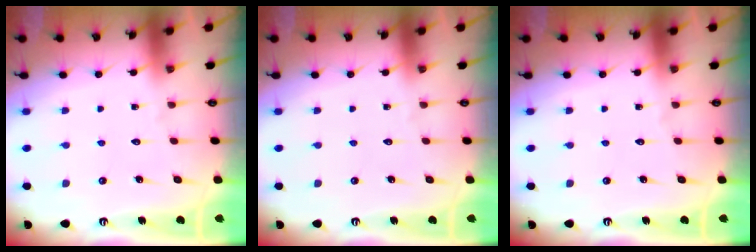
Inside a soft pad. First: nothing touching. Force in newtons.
{"total": 0.0}
{"total": 0.0}